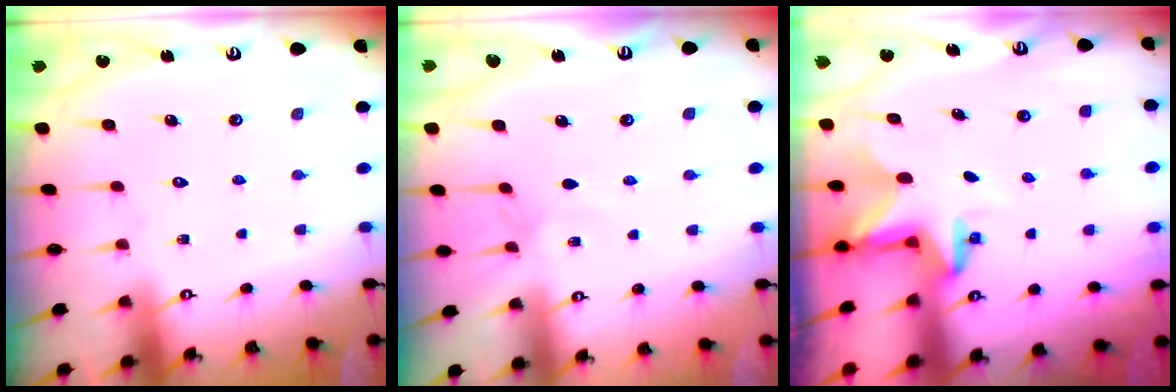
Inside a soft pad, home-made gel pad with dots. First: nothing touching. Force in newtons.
{"total": 2.2, "press": 2.1, "slide": 0.4}
{"total": 2.8, "press": 2.8, "slide": 0.2}